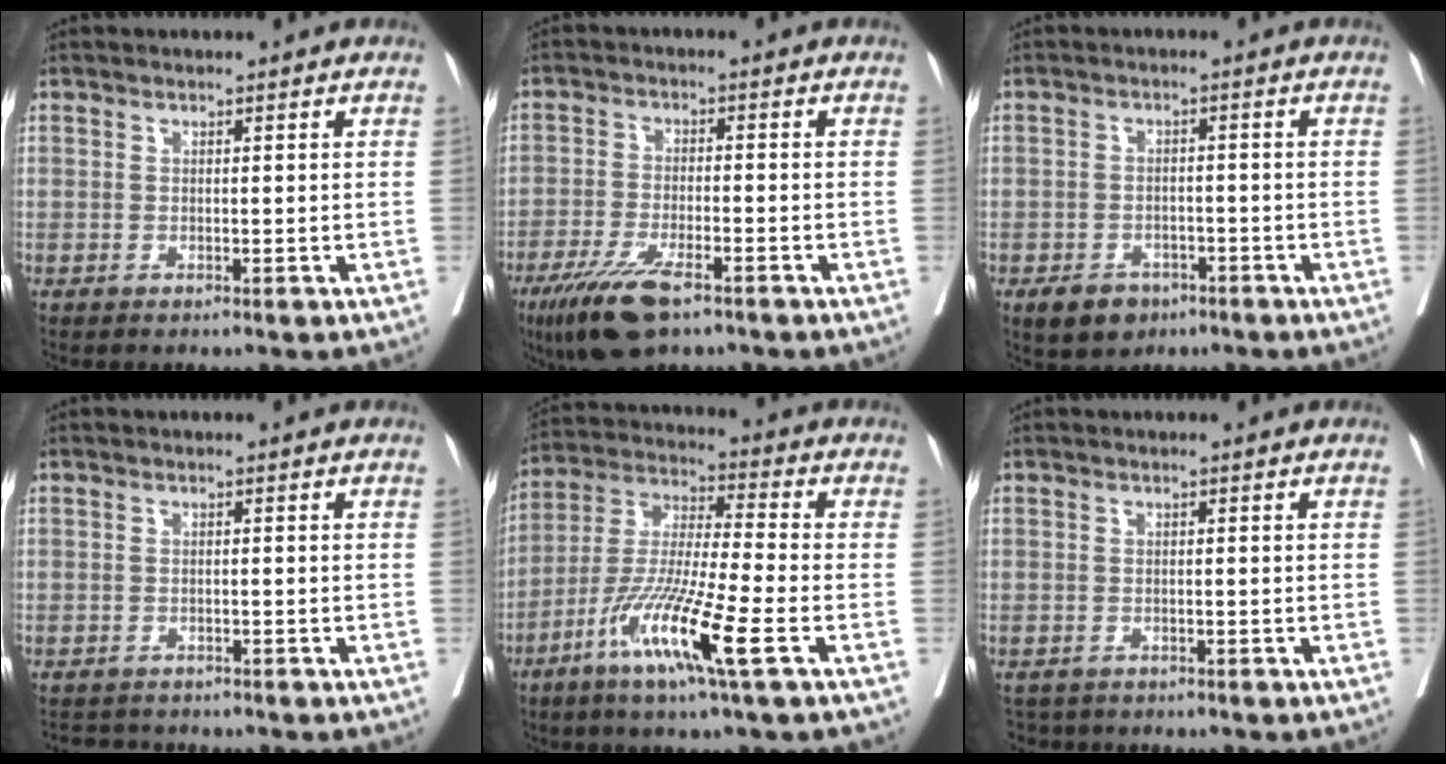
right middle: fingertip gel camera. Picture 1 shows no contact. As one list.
[{"total": 8.8, "force": [-5.8, 2.1, 6.2], "torque": [-0.118, -0.018, -0.101]}, {"total": 4.9, "force": [-3.0, 3.2, 2.0], "torque": [-0.032, 0.002, -0.042]}, {"total": 3.2, "force": [-3.0, 1.1, 0.0], "torque": [0.002, -0.006, -0.048]}, {"total": 14.0, "force": [-6.3, -0.2, 12.5], "torque": [-0.257, -0.026, -0.124]}, {"total": 2.6, "force": [-2.3, 1.3, 0.0], "torque": [-0.001, -0.002, -0.037]}]